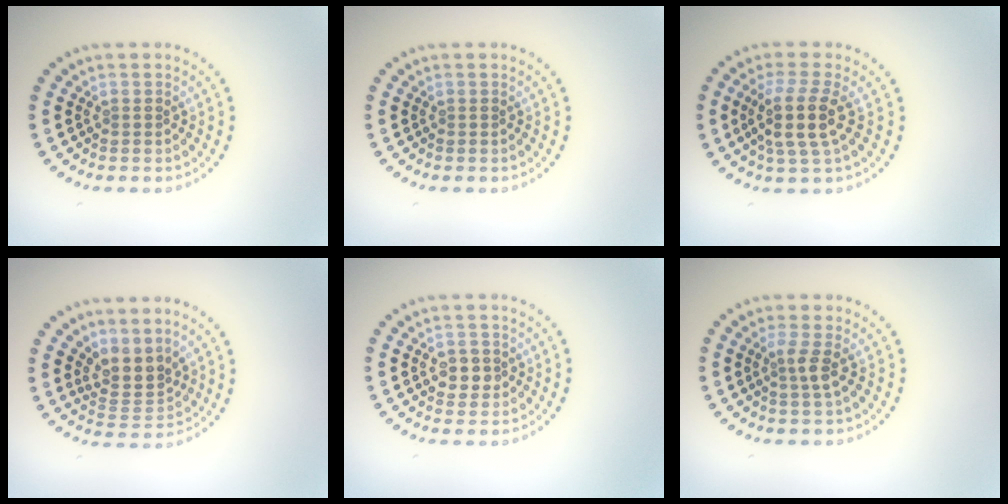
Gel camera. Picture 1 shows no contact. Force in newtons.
{"total": 0.0}
{"total": 3.8, "press": 3.1, "slide": 2.2}
{"total": 2.9, "press": 2.1, "slide": 2.1}
{"total": 2.1, "press": 2.0, "slide": 0.3}
{"total": 1.9, "press": 1.4, "slide": 1.2}